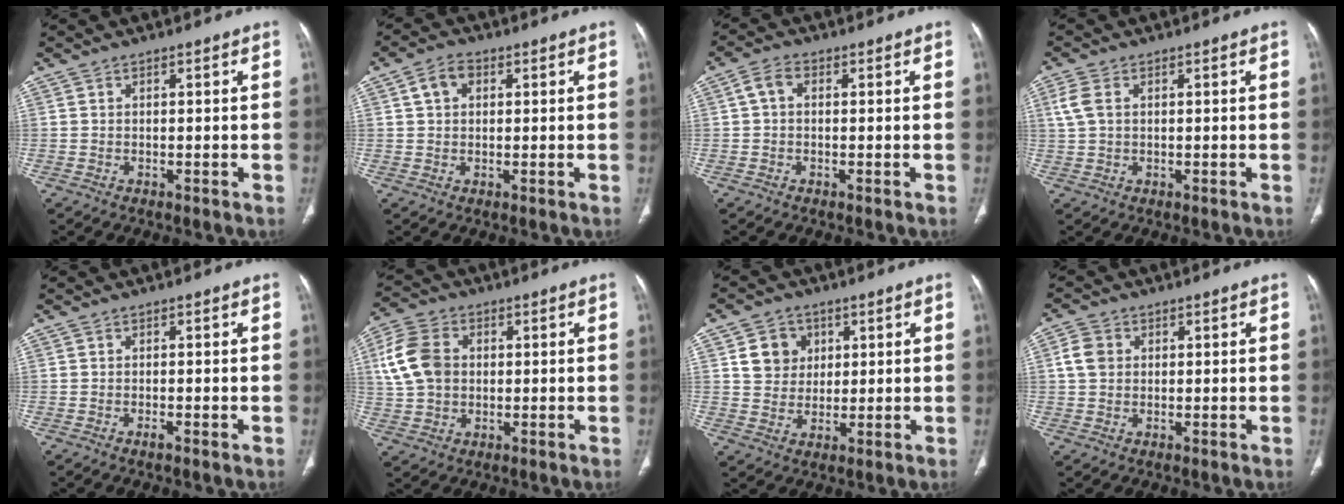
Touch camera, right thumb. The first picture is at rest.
{"total": 4.3, "force": [1.3, 3.2, 2.7], "torque": [-0.044, 0.010, 0.023]}
{"total": 3.1, "force": [0.3, 2.1, 2.2], "torque": [-0.038, 0.012, 0.000]}
{"total": 3.9, "force": [1.0, 2.5, 2.8], "torque": [-0.077, 0.010, 0.024]}
{"total": 1.0, "force": [-0.6, 0.1, 0.8], "torque": [-0.017, -0.001, -0.012]}
{"total": 10.7, "force": [1.7, 8.1, 6.9], "torque": [-0.129, 0.009, 0.030]}
{"total": 7.1, "force": [2.3, 6.4, 2.3], "torque": [-0.009, -0.006, 0.042]}
{"total": 4.2, "force": [0.8, 3.5, 2.2], "torque": [-0.035, 0.006, 0.012]}